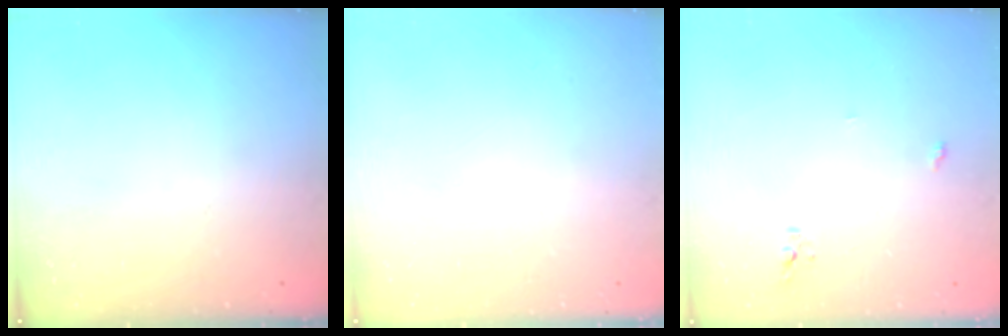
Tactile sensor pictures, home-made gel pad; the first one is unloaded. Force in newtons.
{"total": 0.0}
{"total": 3.3, "press": 3.3, "slide": 0.2}